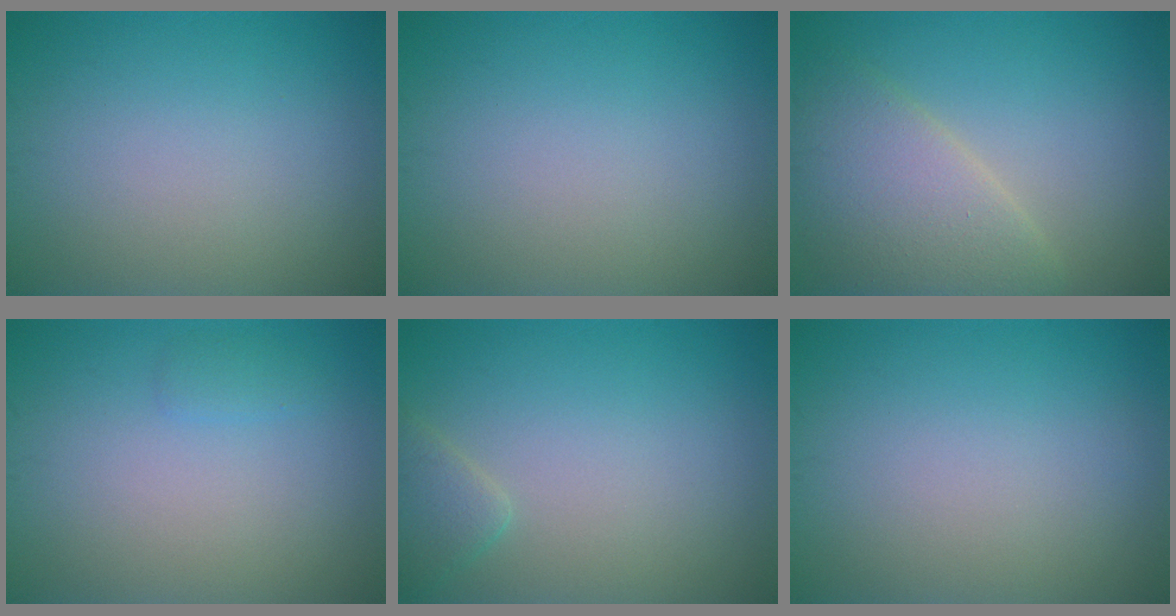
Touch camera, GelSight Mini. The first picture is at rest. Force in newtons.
{"total": 0.0}
{"total": 5.4, "press": 5.4, "slide": 0.2}
{"total": 0.8, "press": 0.8, "slide": 0.1}
{"total": 1.9, "press": 1.9, "slide": 0.1}
{"total": 0.0}